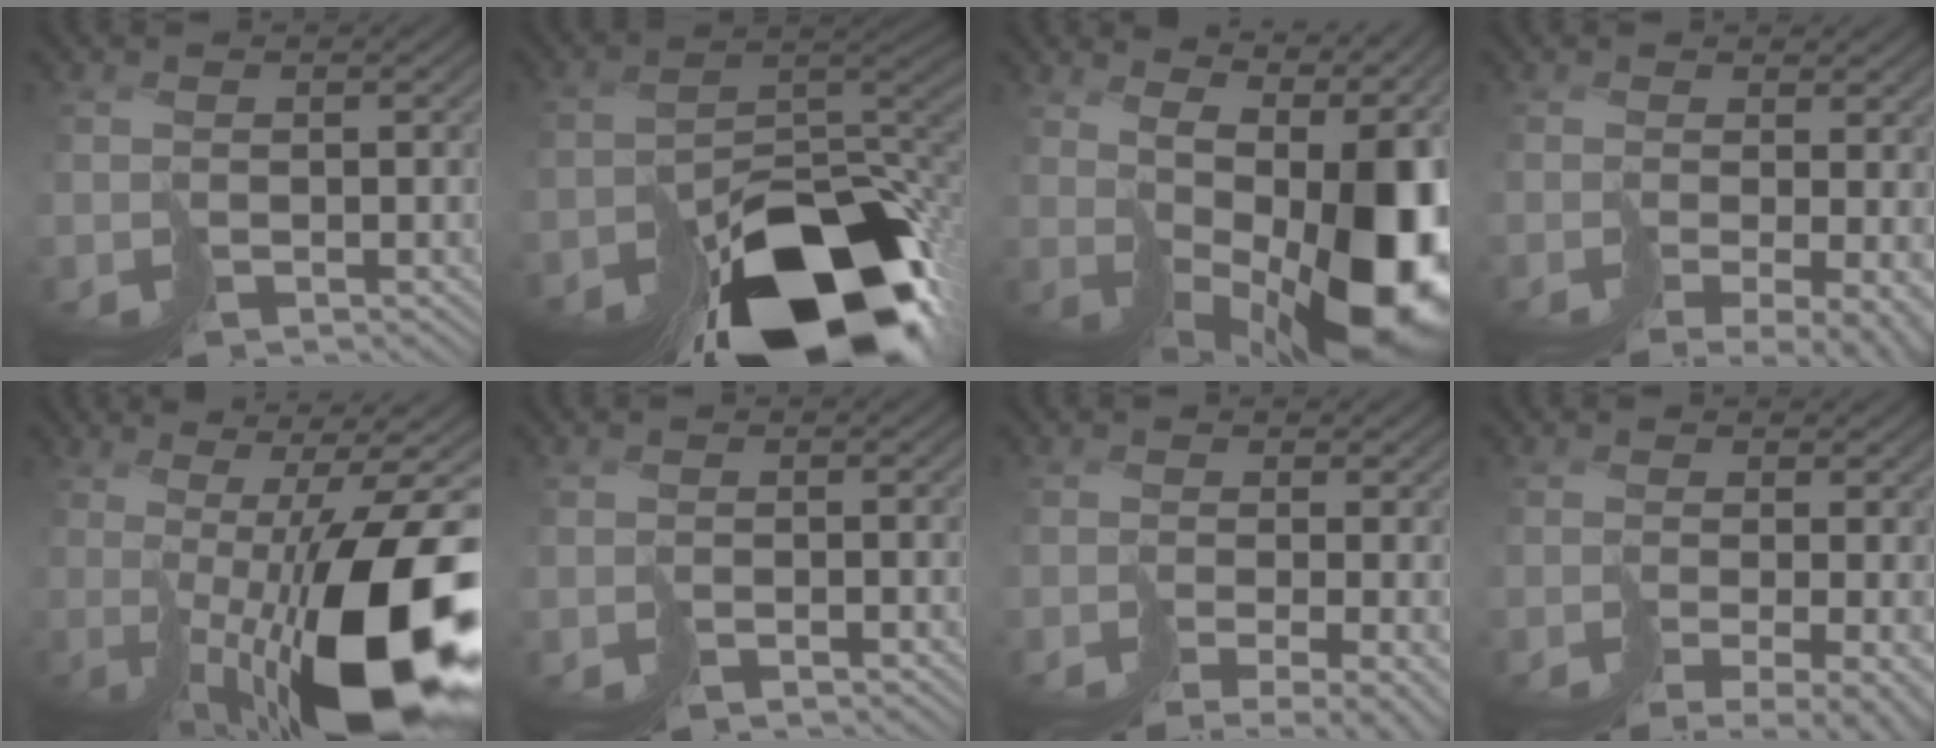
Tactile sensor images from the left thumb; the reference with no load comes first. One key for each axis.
{"total": 18.1, "fx": -12.5, "fy": 8.3, "fz": 10.2, "tx": -0.153, "ty": -0.043, "tz": -0.163}
{"total": 15.2, "fx": 3.2, "fy": 7.1, "fz": 13.1, "tx": -0.132, "ty": -0.009, "tz": 0.081}
{"total": 8.7, "fx": -3.3, "fy": 3.1, "fz": 7.4, "tx": -0.116, "ty": -0.037, "tz": -0.009}
{"total": 16.4, "fx": -2.8, "fy": 4.1, "fz": 15.6, "tx": -0.207, "ty": -0.016, "tz": -0.028}
{"total": 0.8, "fx": -0.8, "fy": -0.1, "fz": -0.2, "tx": 0.009, "ty": -0.001, "tz": -0.013}
{"total": 7.2, "fx": -4.1, "fy": 1.6, "fz": 5.7, "tx": -0.095, "ty": -0.025, "tz": -0.026}
{"total": 8.3, "fx": -3.9, "fy": 2.5, "fz": 6.9, "tx": -0.109, "ty": -0.030, "tz": -0.012}